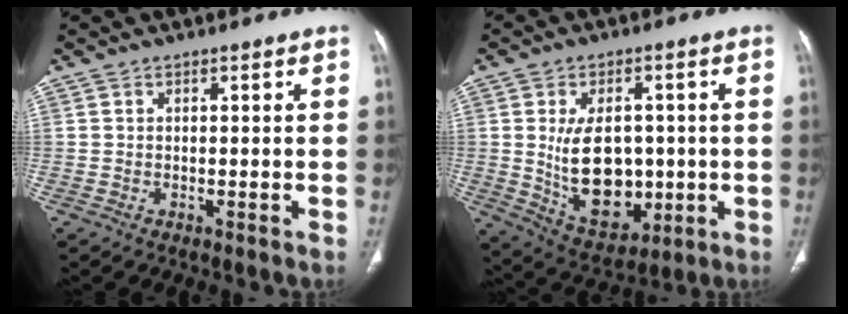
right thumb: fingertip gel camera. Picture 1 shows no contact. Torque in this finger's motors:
{"motor_torque": [-0.46, 1.10, 0.80, 0.74, 0.37]}